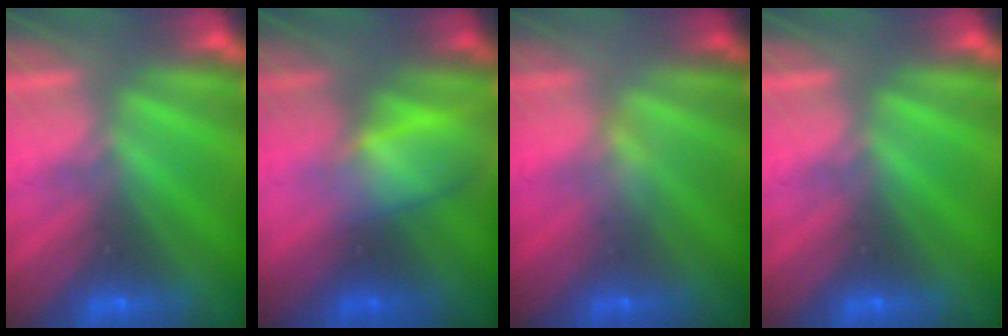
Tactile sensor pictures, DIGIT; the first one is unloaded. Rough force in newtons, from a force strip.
{"total": 2.9}
{"total": 2.4}
{"total": 0.0}